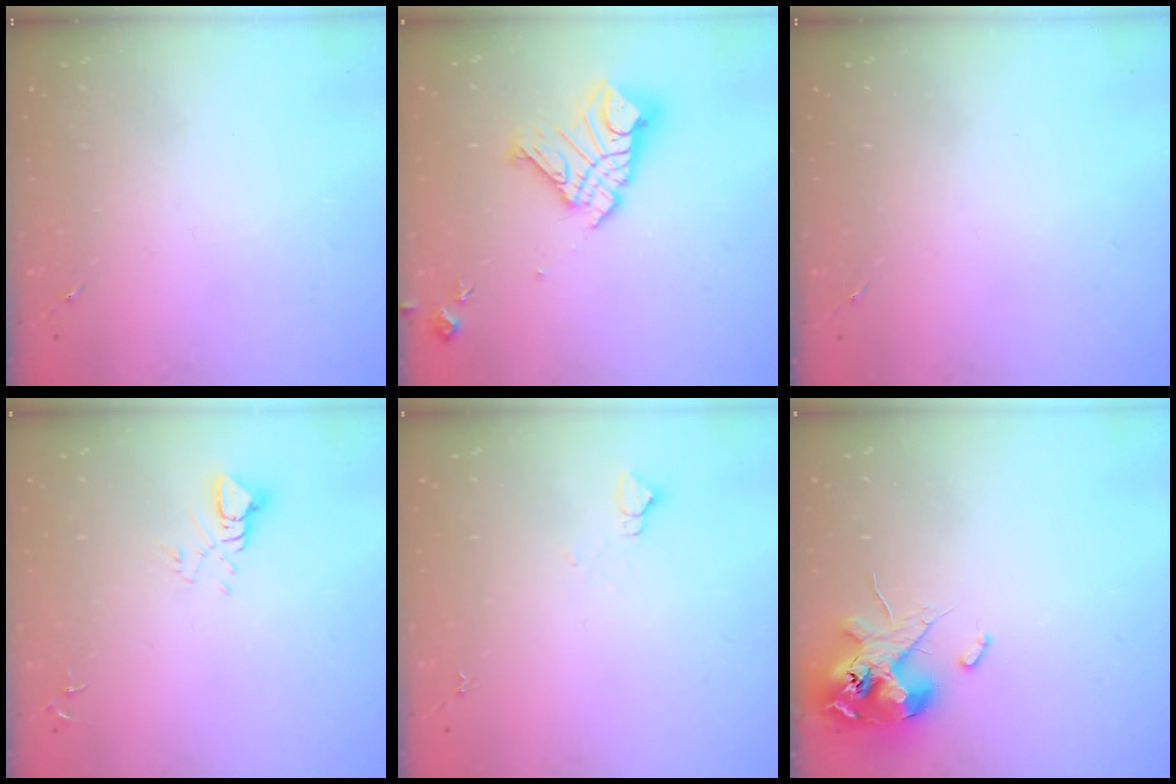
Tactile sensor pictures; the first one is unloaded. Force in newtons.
{"total": 15.2, "press": 15.1, "slide": 1.6}
{"total": 0.0}
{"total": 5.3, "press": 5.3, "slide": 0.3}
{"total": 3.1, "press": 3.1, "slide": 0.3}
{"total": 12.4, "press": 12.2, "slide": 2.2}